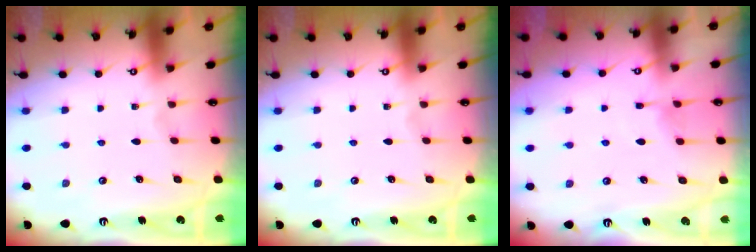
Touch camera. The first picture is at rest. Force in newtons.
{"total": 0.0}
{"total": 4.3, "press": 4.3, "slide": 0.5}